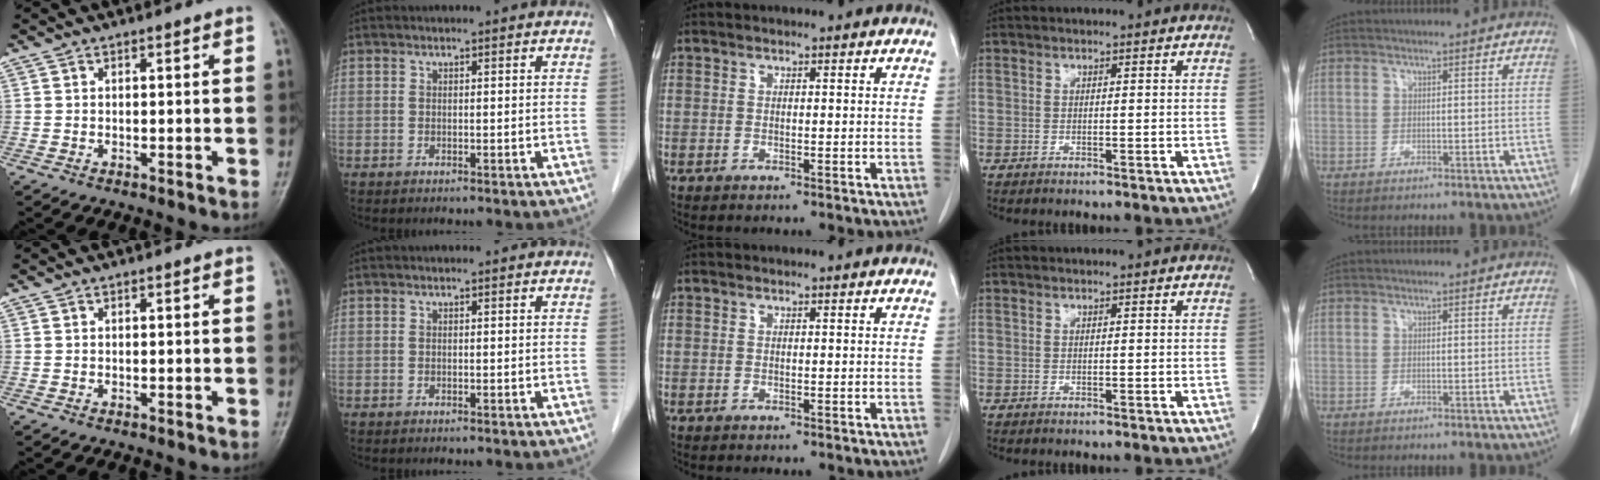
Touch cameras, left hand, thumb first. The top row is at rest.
{}